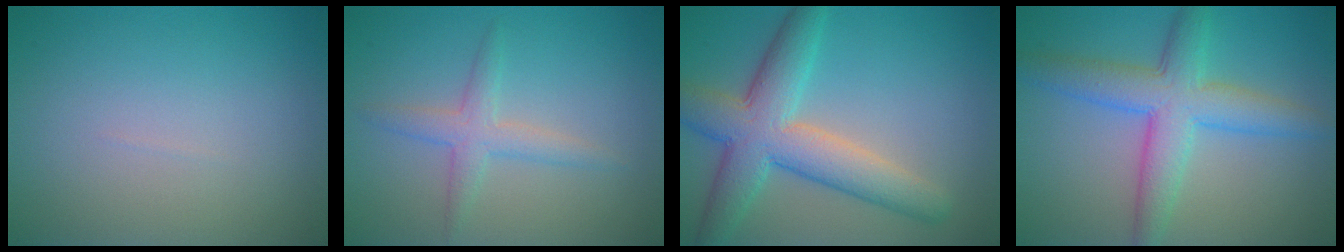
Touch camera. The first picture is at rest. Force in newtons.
{"total": 2.5, "press": 2.5, "slide": 0.1}
{"total": 7.4, "press": 7.3, "slide": 0.2}
{"total": 6.0, "press": 6.0, "slide": 0.2}